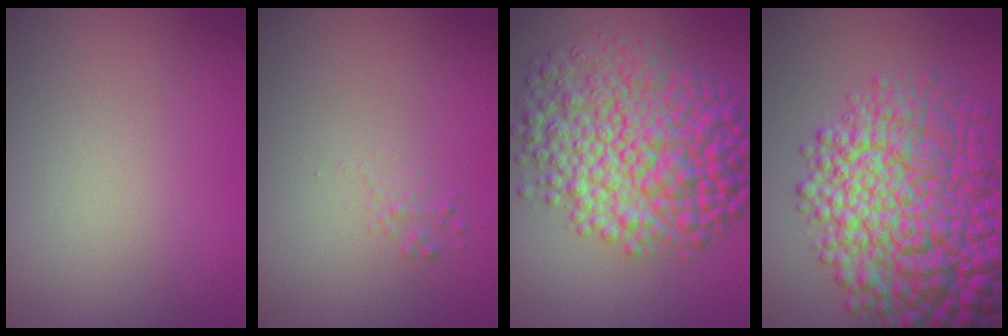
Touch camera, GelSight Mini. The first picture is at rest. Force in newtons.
{"total": 0.6, "press": 0.6, "slide": 0.0}
{"total": 11.2, "press": 11.2, "slide": 0.0}
{"total": 13.8, "press": 13.7, "slide": 0.3}